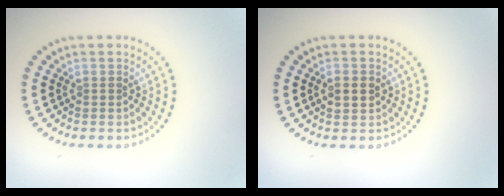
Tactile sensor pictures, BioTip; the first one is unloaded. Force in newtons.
{"total": 1.8, "press": 1.8, "slide": 0.3}